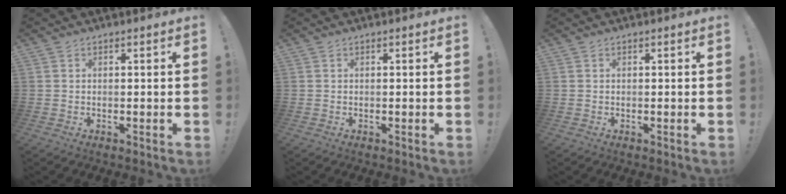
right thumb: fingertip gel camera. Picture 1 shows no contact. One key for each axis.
{"total": 0.0}
{"total": 0.0}